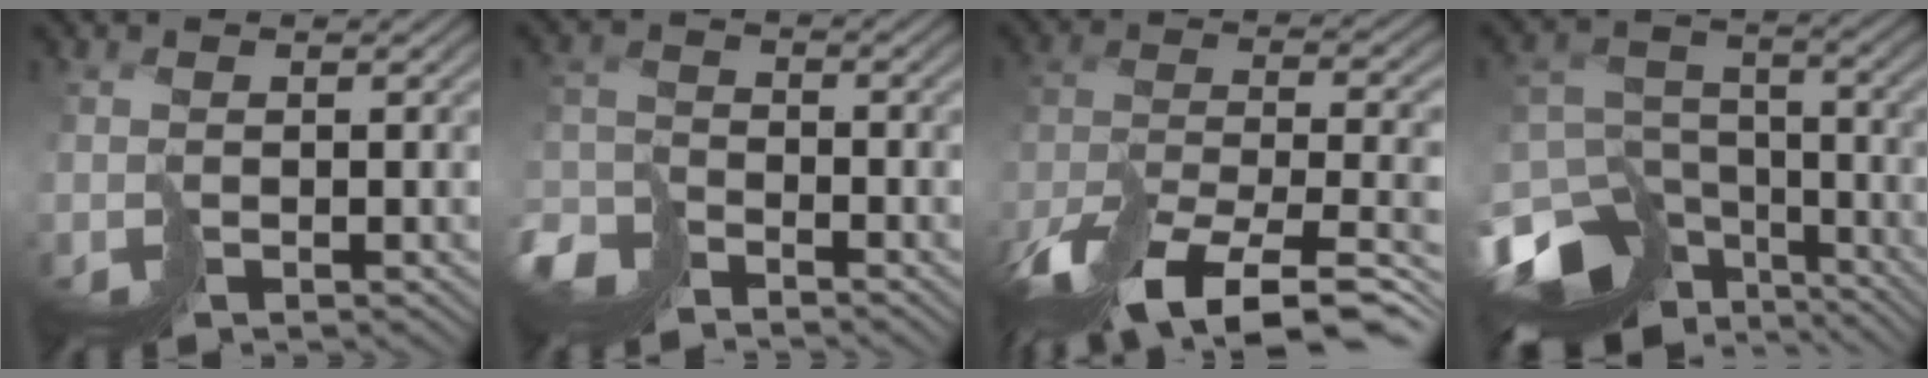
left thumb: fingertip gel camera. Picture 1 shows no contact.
{"total": 6.9, "force": [-5.6, 3.0, 2.9], "torque": [-0.067, -0.007, -0.126]}
{"total": 15.8, "force": [-11.8, 4.8, 9.4], "torque": [-0.211, -0.037, -0.178]}
{"total": 16.5, "force": [-11.2, 9.8, 6.9], "torque": [-0.193, -0.037, -0.155]}